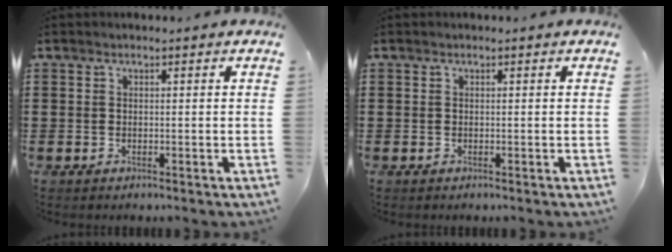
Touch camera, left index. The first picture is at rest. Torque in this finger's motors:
{"motor_torque": [0.00, 0.00, 0.00, 0.00]}